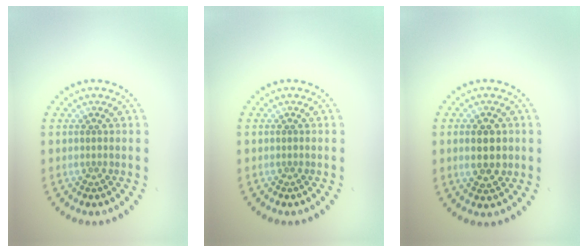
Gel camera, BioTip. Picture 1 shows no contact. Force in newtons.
{"total": 0.0}
{"total": 3.2, "press": 3.2, "slide": 0.3}